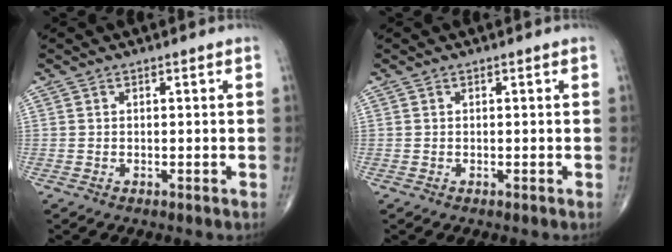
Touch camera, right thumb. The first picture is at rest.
{"total": 0.0}